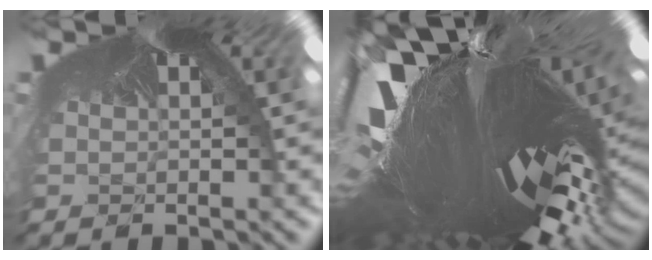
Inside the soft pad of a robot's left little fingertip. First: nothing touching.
{"total": 5.9, "force": [-4.5, -0.9, 3.7], "torque": [-0.111, -0.113, -0.015]}